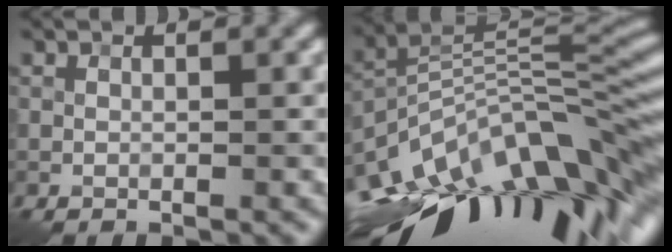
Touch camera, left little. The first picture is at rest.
{"total": 15.5, "force": [-8.2, 5.8, 11.8], "torque": [-0.217, 0.008, -0.144]}